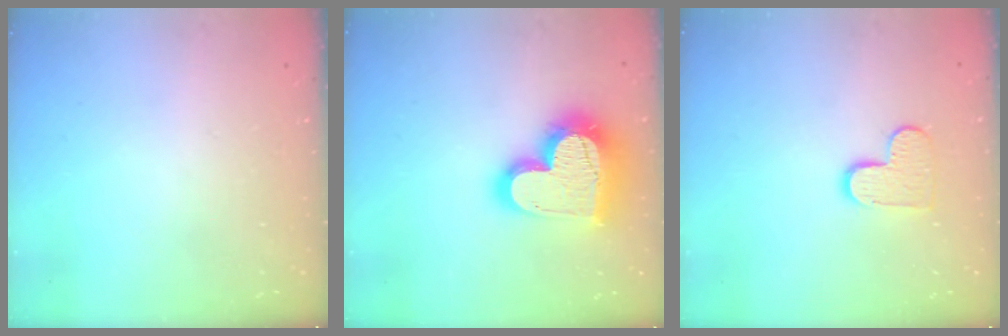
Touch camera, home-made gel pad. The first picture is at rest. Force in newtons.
{"total": 23.6, "press": 23.5, "slide": 2.1}
{"total": 8.3, "press": 8.2, "slide": 0.5}